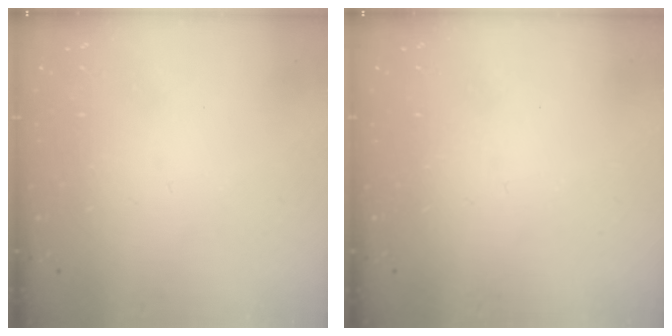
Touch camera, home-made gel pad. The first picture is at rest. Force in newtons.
{"total": 0.0}